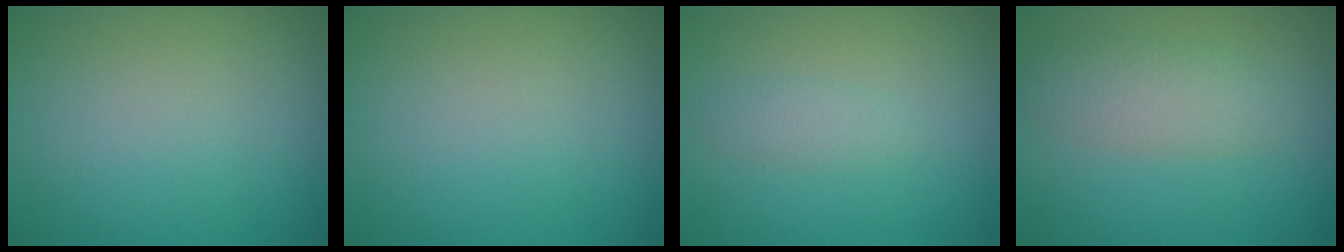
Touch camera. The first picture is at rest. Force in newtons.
{"total": 0.0}
{"total": 1.3, "press": 1.3, "slide": 0.1}
{"total": 3.0, "press": 3.0, "slide": 0.1}